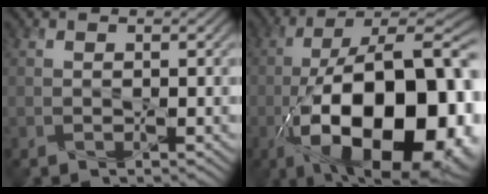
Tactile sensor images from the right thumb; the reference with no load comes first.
{"total": 23.2, "force": [-7.7, 10.1, 19.4], "torque": [-0.307, -0.022, -0.107]}